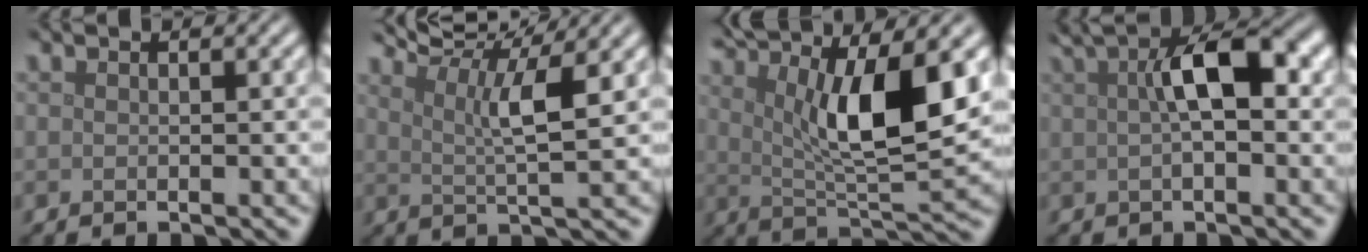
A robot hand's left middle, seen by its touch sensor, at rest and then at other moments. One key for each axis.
{"total": 5.6, "fx": 3.5, "fy": 0.8, "fz": 4.3, "tx": -0.070, "ty": 0.009, "tz": 0.065}
{"total": 10.4, "fx": 3.5, "fy": 2.7, "fz": 9.4, "tx": -0.156, "ty": 0.000, "tz": 0.068}
{"total": 6.4, "fx": 1.7, "fy": 2.5, "fz": 5.6, "tx": -0.093, "ty": 0.011, "tz": 0.024}